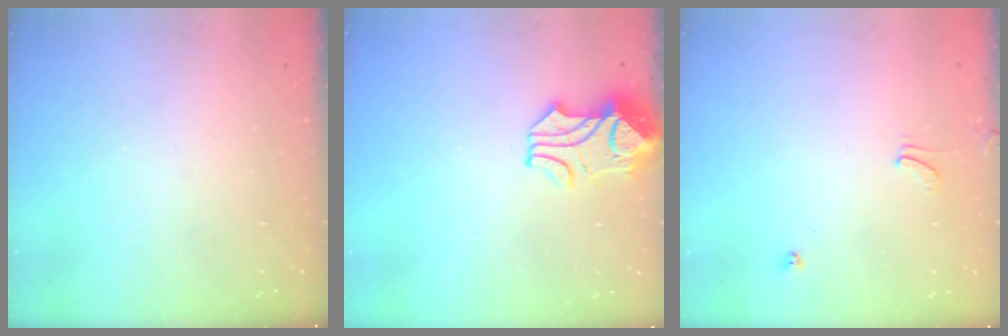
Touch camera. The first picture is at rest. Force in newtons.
{"total": 2.3, "press": 2.0, "slide": 1.0}
{"total": 1.3, "press": 1.2, "slide": 0.4}